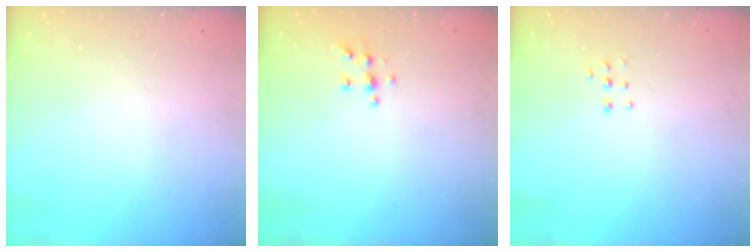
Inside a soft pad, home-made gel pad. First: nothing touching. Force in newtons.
{"total": 5.4, "press": 5.4, "slide": 0.3}
{"total": 4.6, "press": 4.5, "slide": 0.7}